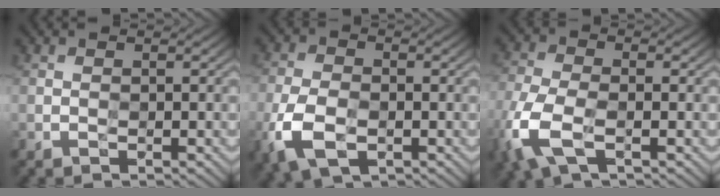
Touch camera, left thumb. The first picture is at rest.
{"total": 7.8, "force": [-3.1, 4.5, 5.6], "torque": [-0.141, -0.016, -0.066]}
{"total": 8.2, "force": [-3.6, 3.9, 6.3], "torque": [-0.172, -0.015, -0.082]}